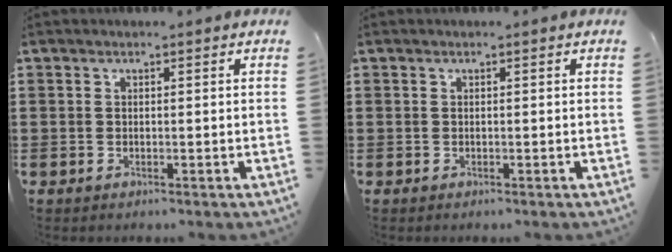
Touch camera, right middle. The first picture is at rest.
{"total": 0.0}